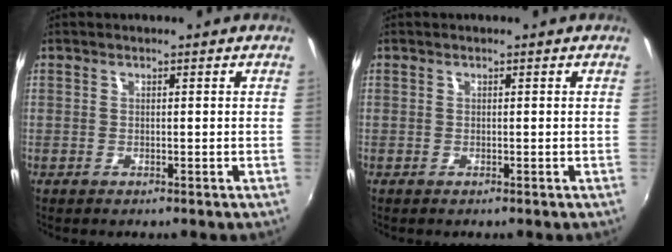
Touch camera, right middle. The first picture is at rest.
{"total": 0.0}